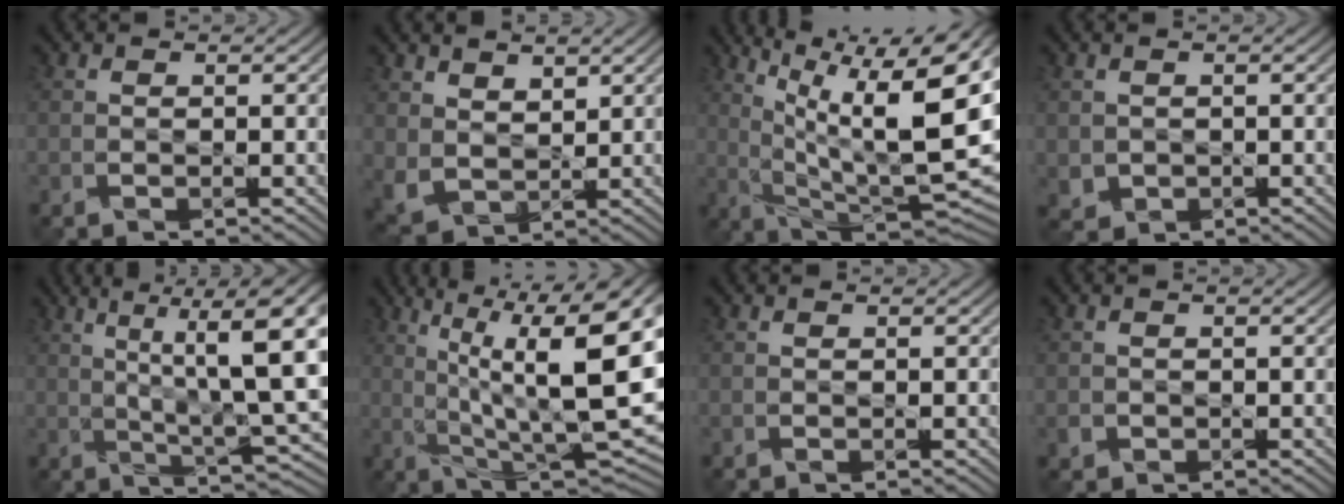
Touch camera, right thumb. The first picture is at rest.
{"total": 4.5, "force": [3.1, 2.8, 1.7], "torque": [-0.059, -0.008, 0.067]}
{"total": 18.0, "force": [6.1, 5.3, 16.0], "torque": [-0.227, 0.025, 0.103]}
{"total": 1.4, "force": [0.5, 1.3, -0.4], "torque": [-0.007, -0.004, 0.010]}
{"total": 14.0, "force": [4.1, 3.0, 13.0], "torque": [-0.194, 0.017, 0.081]}
{"total": 17.2, "force": [4.2, 4.4, 16.1], "torque": [-0.231, 0.026, 0.081]}
{"total": 0.0}
{"total": 0.7, "force": [-0.1, 0.5, -0.5], "torque": [0.008, -0.001, -0.002]}